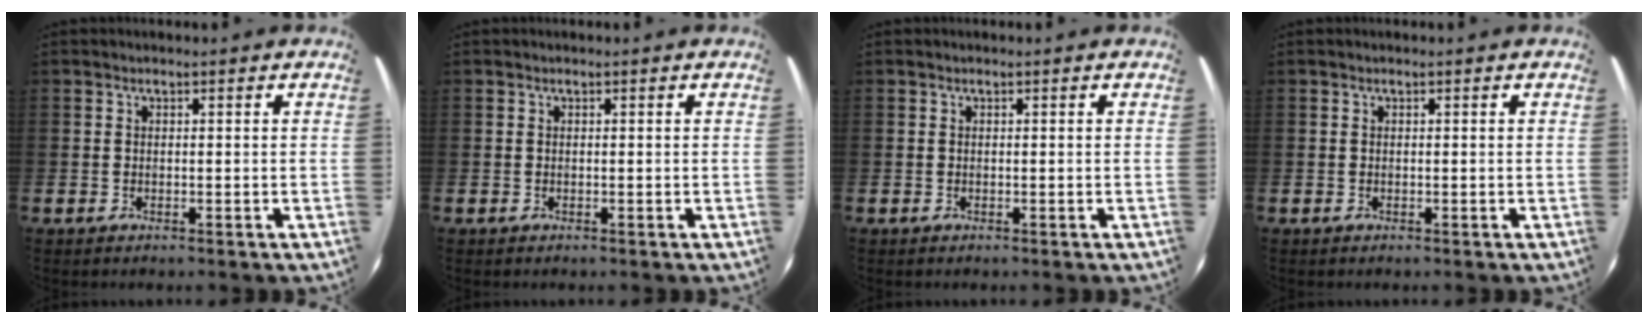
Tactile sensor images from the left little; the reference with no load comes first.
{"total": 0.0}
{"total": 0.0}
{"total": 0.0}